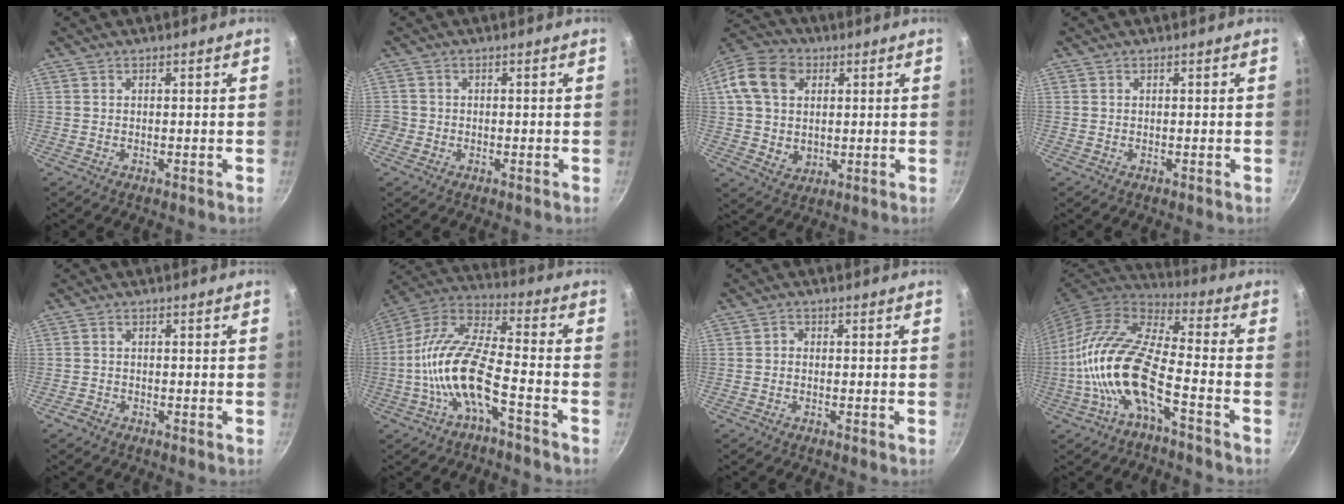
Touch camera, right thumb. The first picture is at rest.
{"total": 1.8, "force": [-0.6, 1.6, 0.3], "torque": [-0.001, 0.006, -0.012]}
{"total": 14.0, "force": [3.0, 11.2, 7.9], "torque": [-0.130, 0.008, 0.049]}
{"total": 0.0}
{"total": 1.5, "force": [-1.1, 0.9, 0.3], "torque": [-0.009, 0.012, -0.022]}
{"total": 14.7, "force": [-5.5, 5.3, 12.5], "torque": [-0.247, 0.052, -0.118]}
{"total": 1.0, "force": [-0.4, 0.8, 0.5], "torque": [-0.008, 0.006, -0.010]}
{"total": 16.8, "force": [-5.8, 6.3, 14.5], "torque": [-0.285, 0.047, -0.126]}